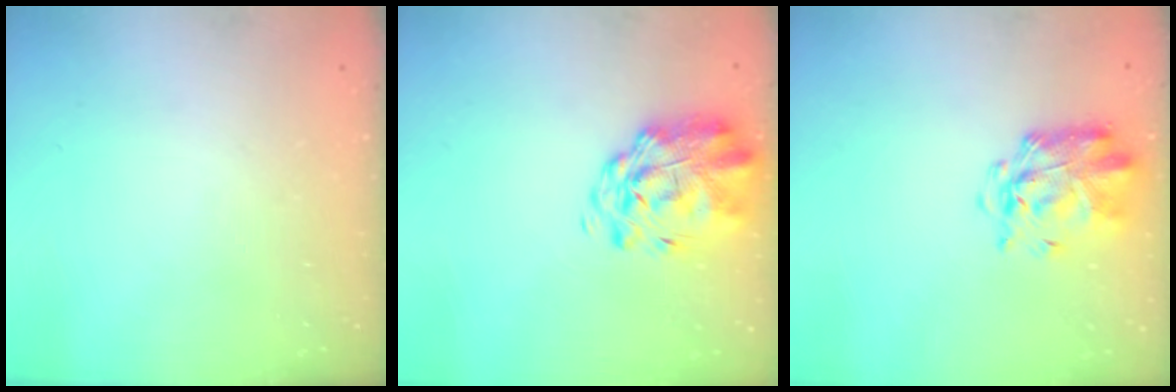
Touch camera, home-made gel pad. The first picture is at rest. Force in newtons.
{"total": 3.2, "press": 2.6, "slide": 1.8}
{"total": 2.9, "press": 2.8, "slide": 0.8}